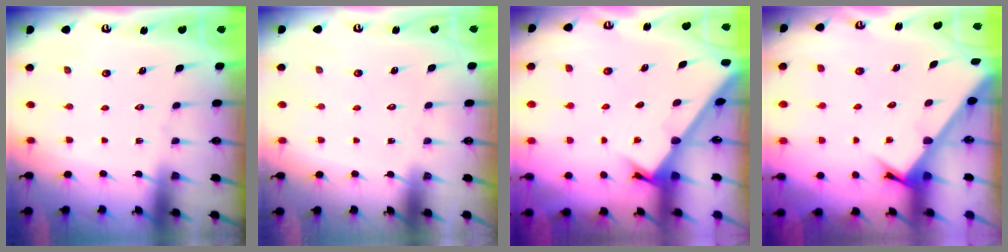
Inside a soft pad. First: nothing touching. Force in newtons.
{"total": 1.7, "press": 1.7, "slide": 0.1}
{"total": 2.1, "press": 2.1, "slide": 0.2}
{"total": 3.4, "press": 3.4, "slide": 0.2}